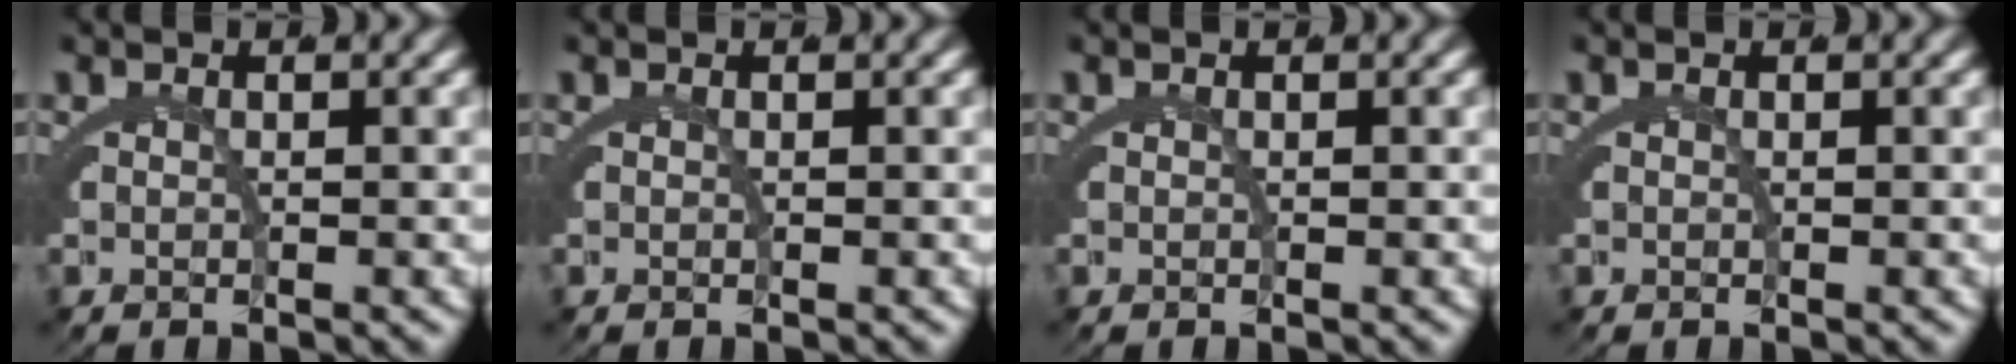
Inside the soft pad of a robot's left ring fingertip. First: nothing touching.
{"total": 0.0}
{"total": 0.0}
{"total": 0.0}